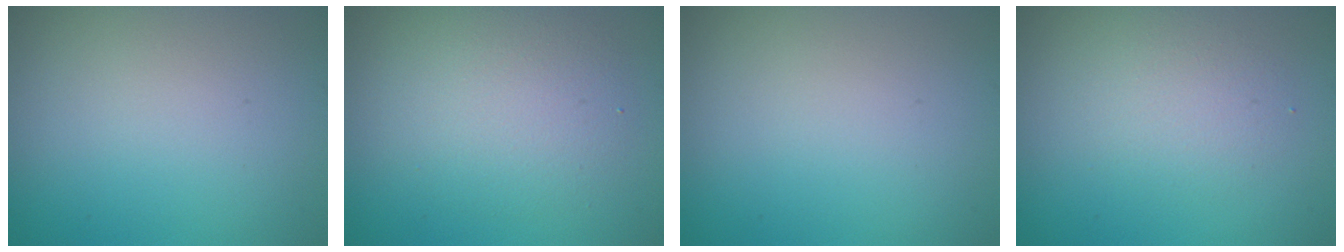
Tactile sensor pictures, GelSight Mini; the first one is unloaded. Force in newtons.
{"total": 4.0, "press": 4.0, "slide": 0.3}
{"total": 0.0}
{"total": 2.4, "press": 2.4, "slide": 0.1}